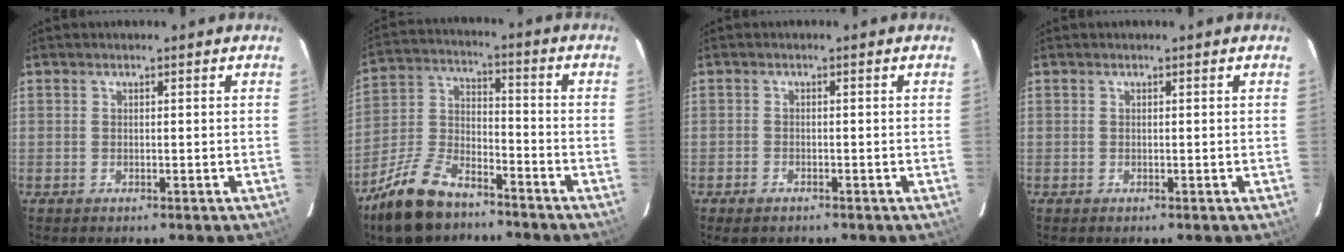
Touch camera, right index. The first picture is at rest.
{"total": 15.7, "force": [-11.1, 7.3, 8.5], "torque": [-0.195, -0.001, -0.208]}
{"total": 2.2, "force": [-1.7, 1.2, 1.0], "torque": [-0.027, -0.004, -0.031]}
{"total": 0.0}